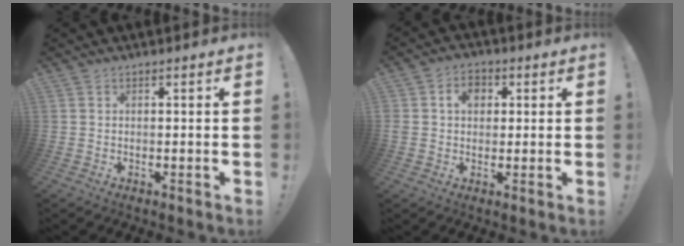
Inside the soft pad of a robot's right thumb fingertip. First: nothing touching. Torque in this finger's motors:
{"motor_torque": [0.78, 0.99, 0.62, -0.17, 0.08]}